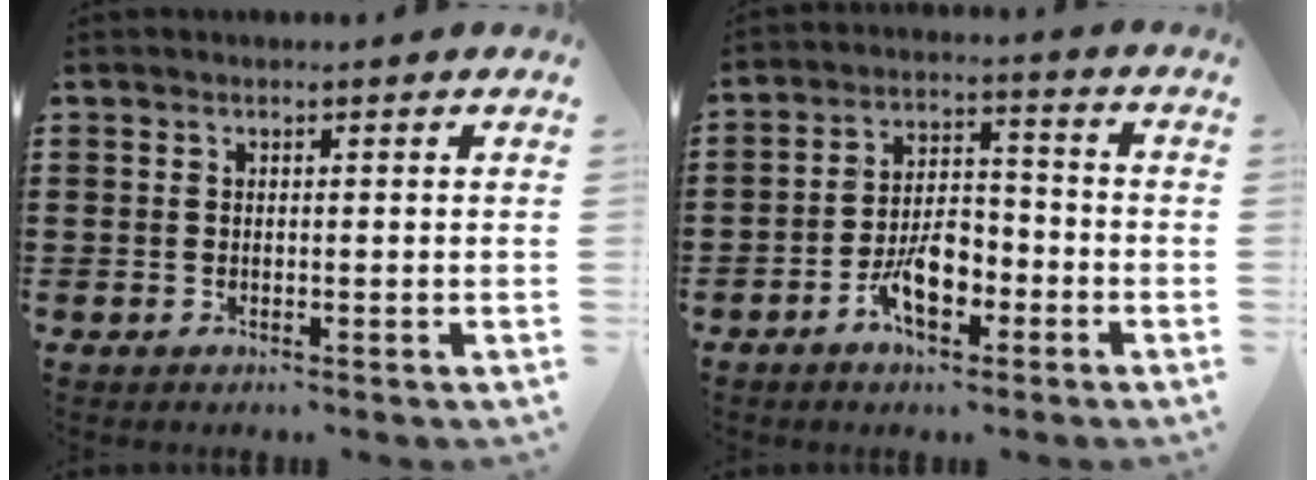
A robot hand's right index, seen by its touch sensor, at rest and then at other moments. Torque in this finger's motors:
{"motor_torque": [1.55, 0.59, 0.35, 0.07]}